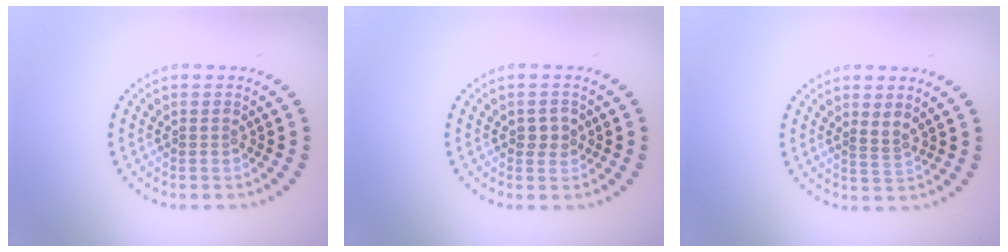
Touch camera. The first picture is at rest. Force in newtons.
{"total": 1.5, "press": 1.4, "slide": 0.2}
{"total": 1.0, "press": 0.8, "slide": 0.7}